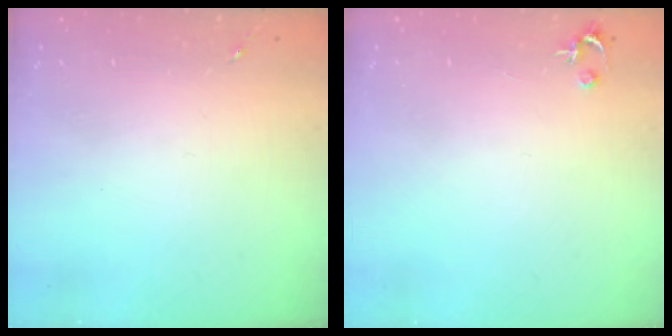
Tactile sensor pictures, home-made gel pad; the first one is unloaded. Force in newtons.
{"total": 2.5, "press": 2.5, "slide": 0.2}